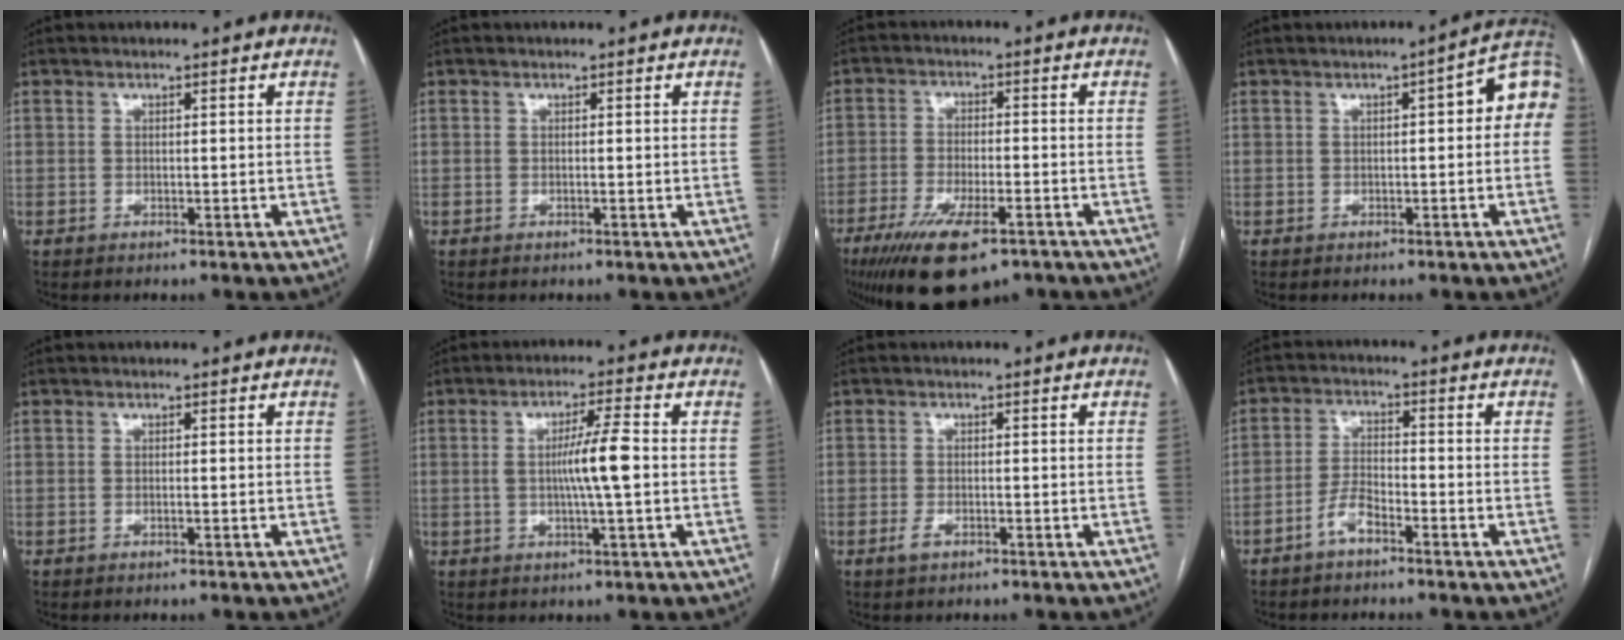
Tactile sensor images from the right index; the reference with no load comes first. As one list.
[{"total": 0.0}, {"total": 12.7, "force": [-8.3, 3.9, 8.8], "torque": [-0.159, -0.019, -0.135]}, {"total": 6.8, "force": [0.8, 1.8, 6.5], "torque": [-0.076, 0.031, 0.003]}, {"total": 0.0}, {"total": 6.2, "force": [-0.2, -0.3, 6.2], "torque": [-0.110, 0.001, -0.004]}, {"total": 1.7, "force": [-1.0, 0.8, 1.2], "torque": [-0.025, 0.000, -0.016]}, {"total": 4.0, "force": [-2.9, 1.1, 2.6], "torque": [-0.056, 0.007, -0.056]}]